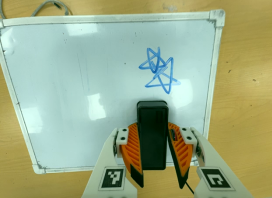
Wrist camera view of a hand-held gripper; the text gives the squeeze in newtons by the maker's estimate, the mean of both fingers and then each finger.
{"total": 9.6, "left": 7.9, "right": 11.3}